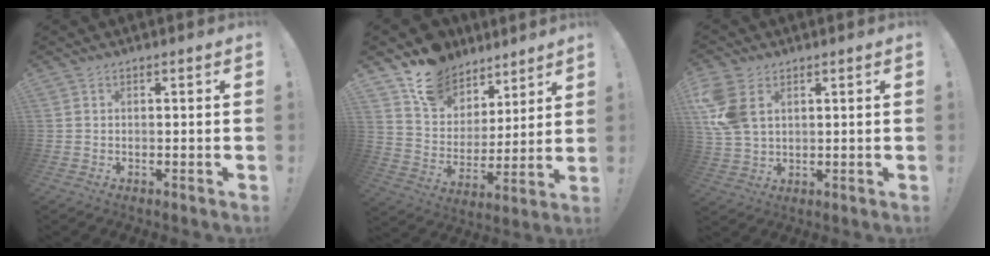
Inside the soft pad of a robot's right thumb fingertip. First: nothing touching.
{"total": 14.8, "force": [10.6, 9.8, 3.6], "torque": [-0.057, -0.076, 0.204]}
{"total": 10.4, "force": [3.8, 6.8, 7.0], "torque": [-0.149, -0.006, 0.075]}